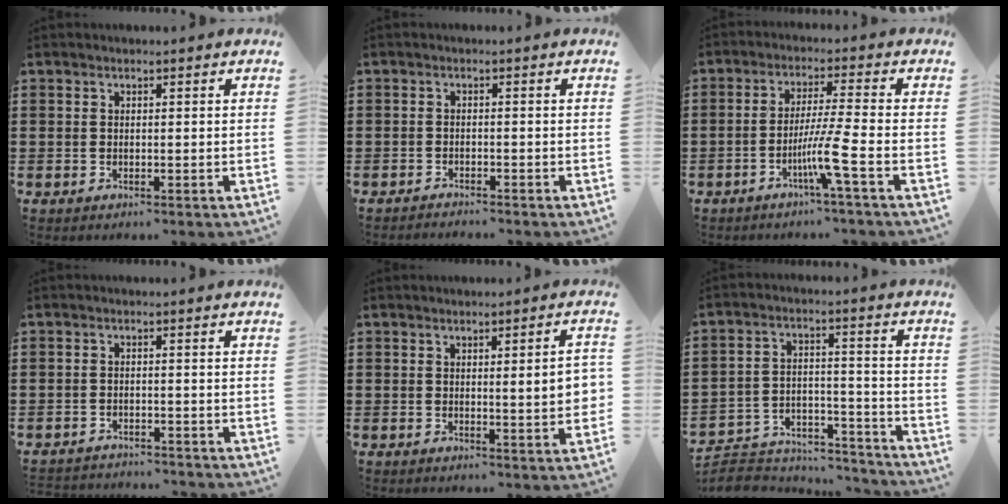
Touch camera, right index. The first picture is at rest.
{"total": 1.2, "force": [-1.2, 0.0, 0.0], "torque": [-0.004, 0.002, -0.026]}
{"total": 7.0, "force": [-3.4, -0.9, 6.1], "torque": [-0.113, -0.014, -0.064]}
{"total": 2.2, "force": [-2.2, 0.2, 0.0], "torque": [-0.007, -0.001, -0.048]}
{"total": 5.0, "force": [0.3, 0.6, 5.0], "torque": [-0.072, -0.008, 0.002]}
{"total": 5.7, "force": [-5.4, 1.5, 1.0], "torque": [-0.031, 0.007, -0.111]}